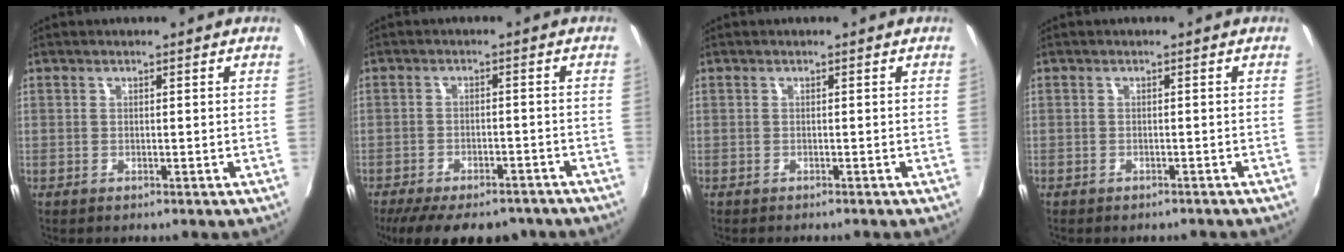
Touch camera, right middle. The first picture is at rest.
{"total": 15.4, "force": [-12.0, 5.7, 7.7], "torque": [-0.157, -0.027, -0.167]}
{"total": 0.6, "force": [-0.6, 0.0, 0.2], "torque": [-0.003, -0.005, -0.010]}
{"total": 2.0, "force": [-1.7, 0.6, 0.7], "torque": [-0.014, -0.011, -0.021]}